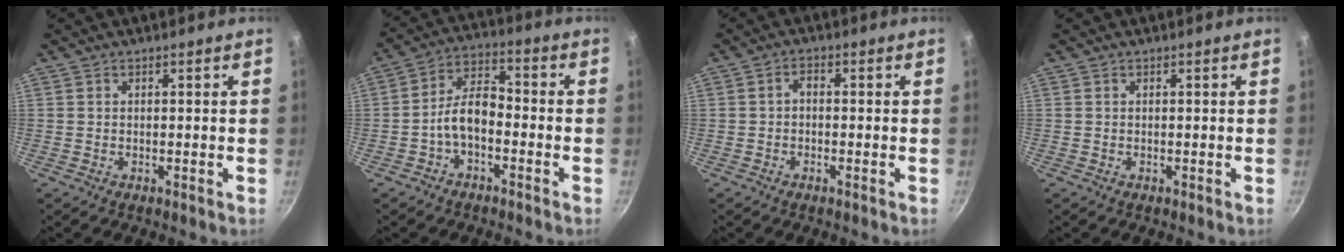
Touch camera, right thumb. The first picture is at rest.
{"total": 7.4, "force": [-2.8, 4.0, 5.6], "torque": [-0.093, 0.045, -0.060]}
{"total": 1.9, "force": [-0.5, 1.0, 1.6], "torque": [-0.033, 0.013, -0.013]}
{"total": 0.0}